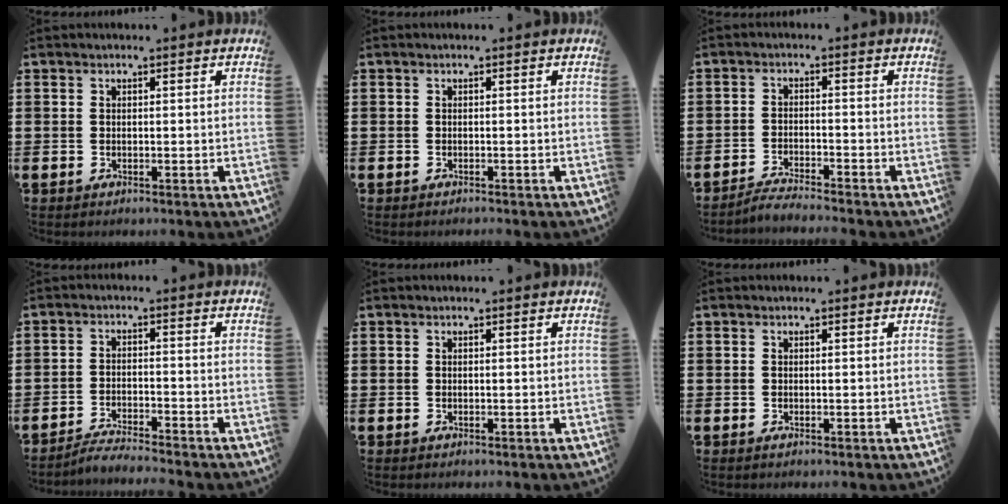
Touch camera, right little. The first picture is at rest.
{"total": 0.0}
{"total": 2.4, "force": [-2.4, -0.3, 0.4], "torque": [-0.008, 0.004, -0.049]}
{"total": 2.8, "force": [-2.8, -0.2, 0.5], "torque": [-0.009, 0.002, -0.057]}
{"total": 0.0}
{"total": 0.0}